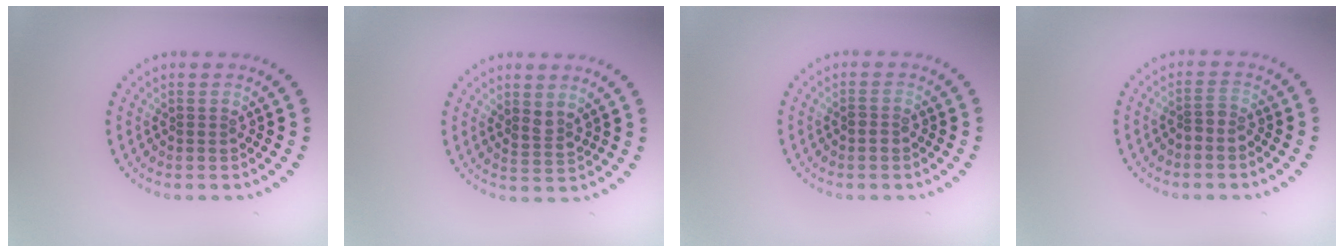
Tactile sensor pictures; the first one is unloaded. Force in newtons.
{"total": 1.6, "press": 1.3, "slide": 0.9}
{"total": 0.9, "press": 0.9, "slide": 0.2}
{"total": 1.1, "press": 0.7, "slide": 0.8}